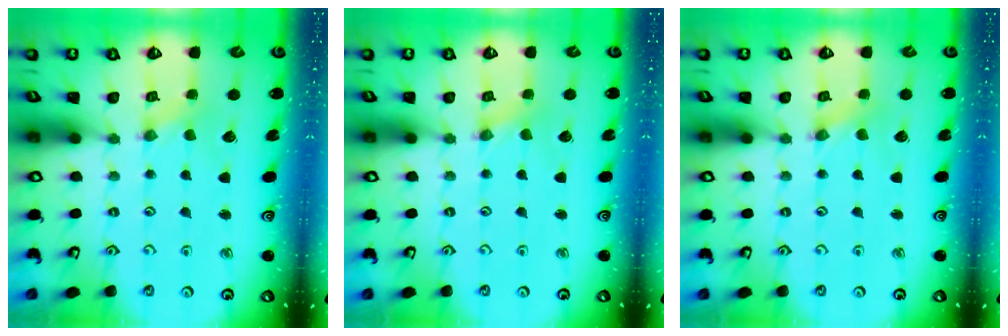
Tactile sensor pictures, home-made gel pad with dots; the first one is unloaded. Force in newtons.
{"total": 0.0}
{"total": 1.0, "press": 1.0, "slide": 0.2}